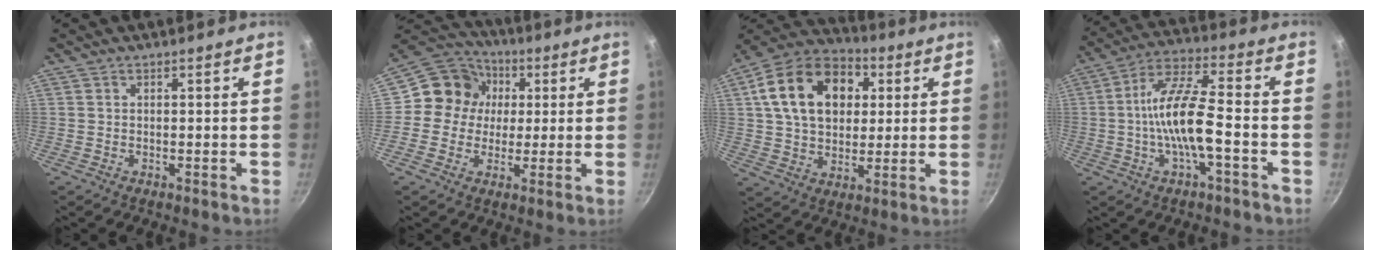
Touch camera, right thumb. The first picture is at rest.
{"total": 11.4, "force": [1.6, 10.5, 4.2], "torque": [-0.032, 0.018, 0.003]}
{"total": 19.7, "force": [5.1, 13.9, 13.0], "torque": [-0.196, 0.016, 0.076]}
{"total": 12.3, "force": [-2.8, 3.6, 11.4], "torque": [-0.218, 0.036, -0.062]}